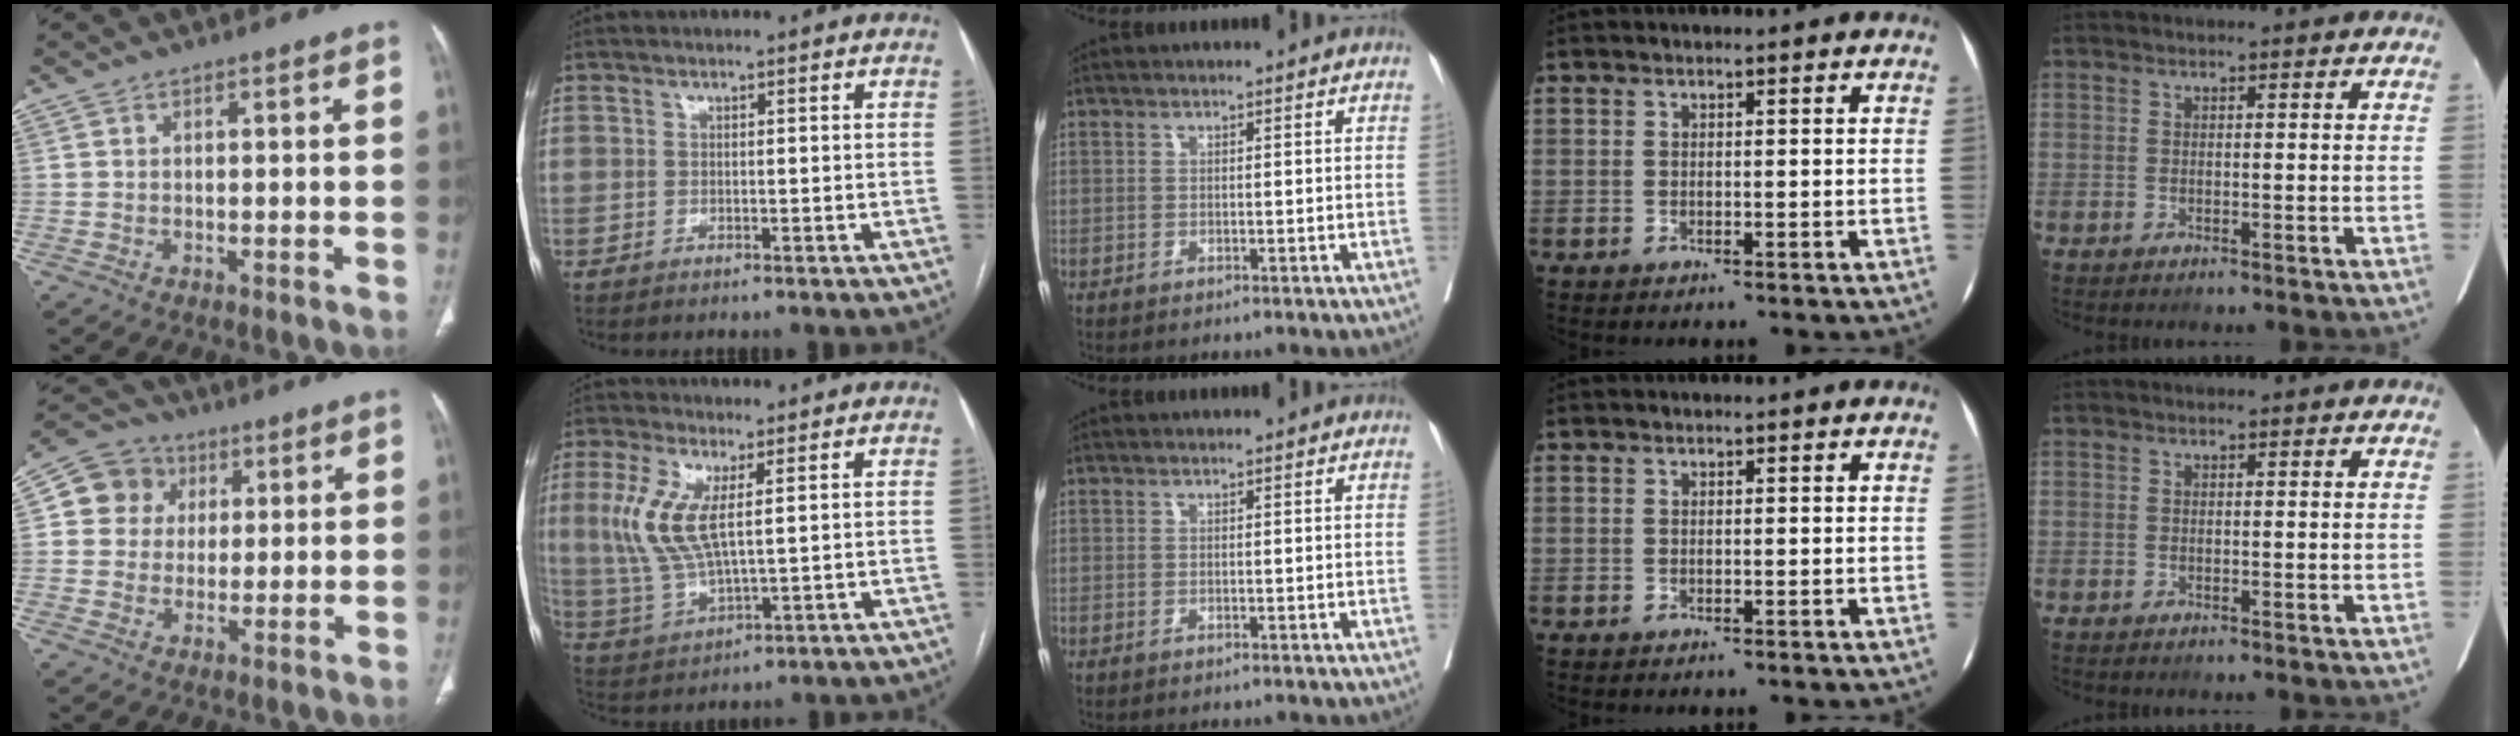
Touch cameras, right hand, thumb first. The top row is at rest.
{"thumb": {"total": 8.8, "force": [2.2, 8.2, 2.5], "torque": [-0.013, 0.003, 0.030]}, "index": {"total": 9.4, "force": [2.2, 2.8, 8.6], "torque": [-0.212, 0.000, 0.050]}}